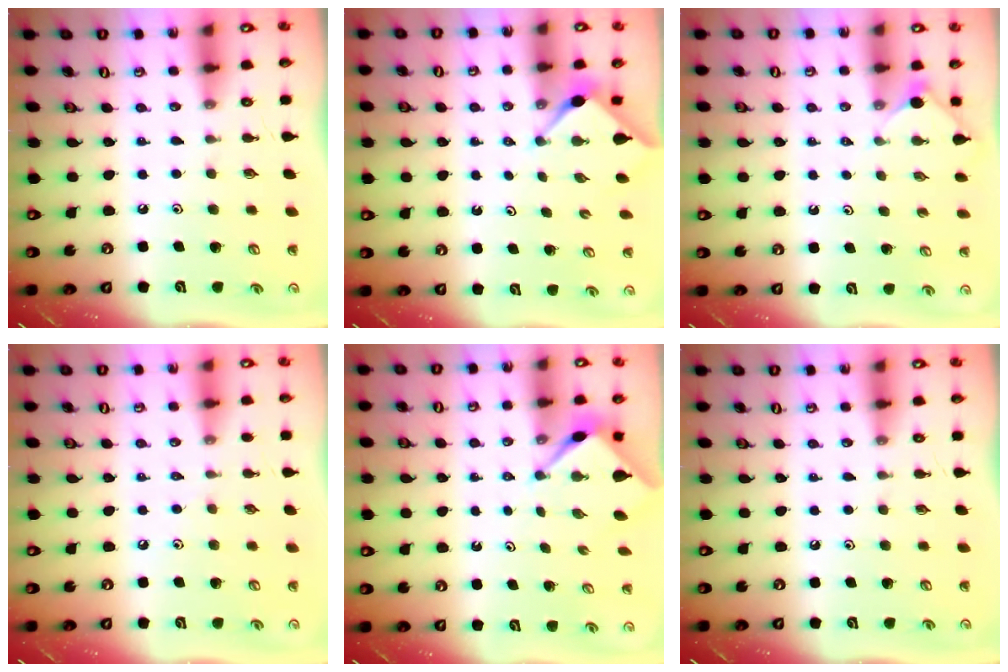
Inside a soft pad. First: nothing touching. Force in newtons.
{"total": 3.0, "press": 3.0, "slide": 0.4}
{"total": 2.9, "press": 2.8, "slide": 0.5}
{"total": 1.8, "press": 1.7, "slide": 0.4}
{"total": 3.6, "press": 3.6, "slide": 0.7}
{"total": 0.0}